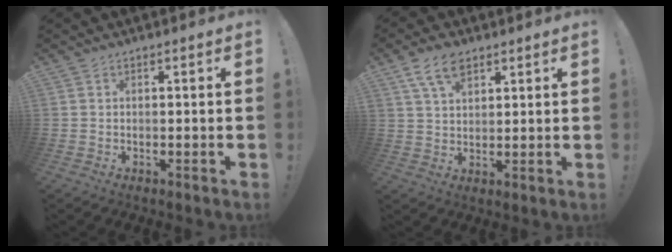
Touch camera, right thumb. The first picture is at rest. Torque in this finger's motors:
{"motor_torque": [0.27, 2.21, 0.02, 0.30, 0.04]}